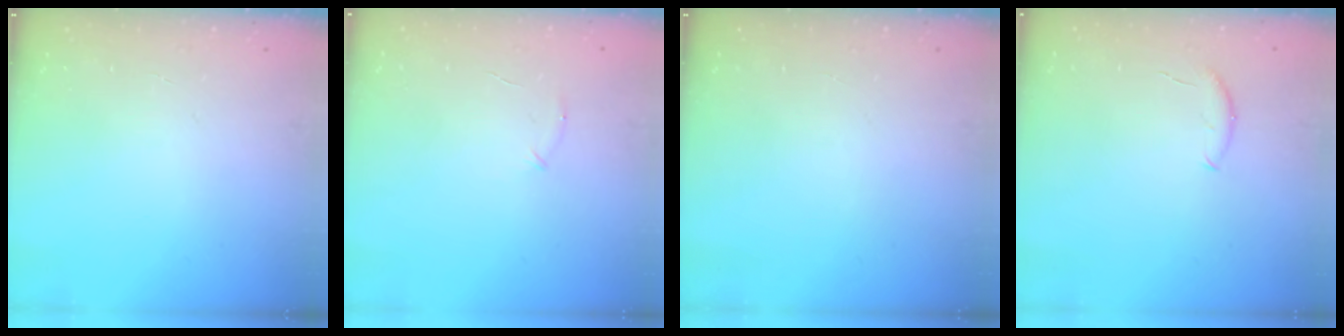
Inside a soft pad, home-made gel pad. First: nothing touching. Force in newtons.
{"total": 4.7, "press": 4.5, "slide": 1.3}
{"total": 0.0}
{"total": 5.3, "press": 5.2, "slide": 0.6}